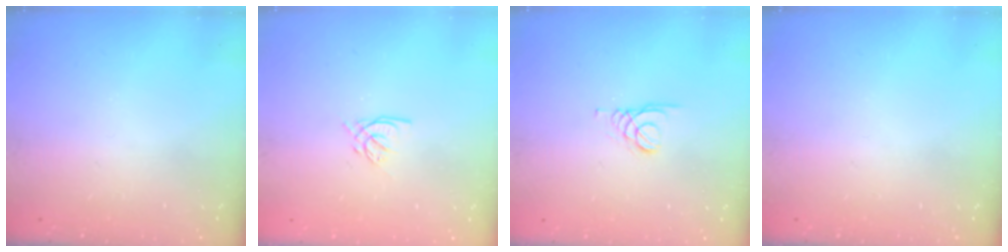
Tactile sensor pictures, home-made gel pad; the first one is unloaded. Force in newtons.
{"total": 4.2, "press": 4.1, "slide": 0.4}
{"total": 1.6, "press": 1.5, "slide": 0.2}
{"total": 0.0}